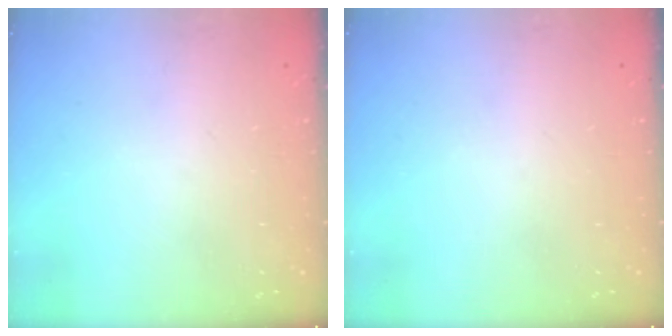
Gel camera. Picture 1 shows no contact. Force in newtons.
{"total": 0.0}